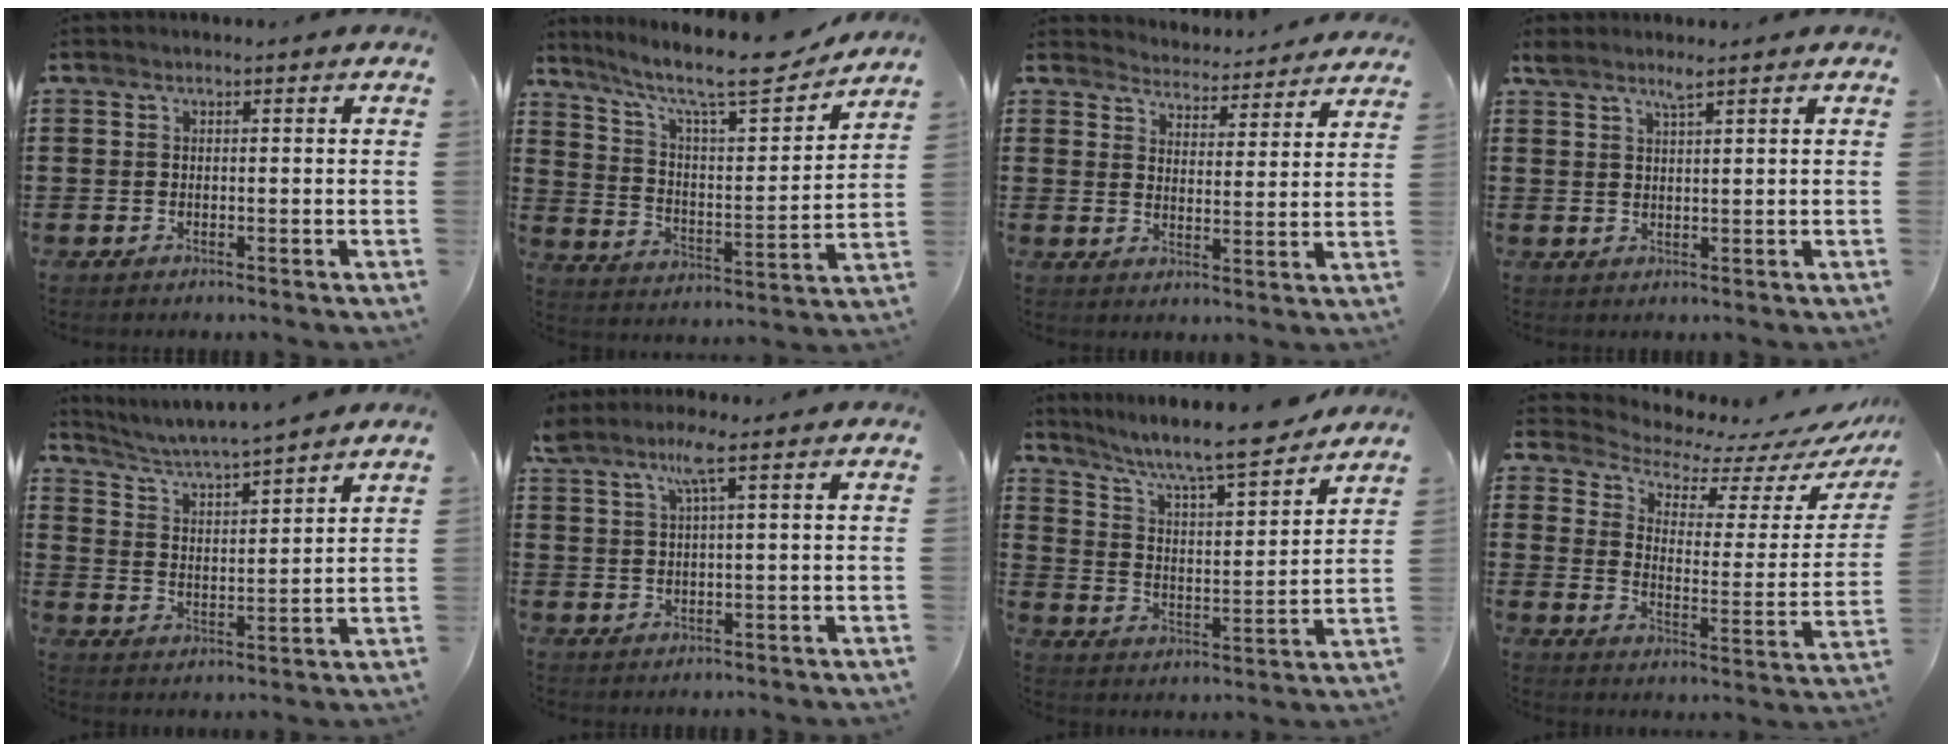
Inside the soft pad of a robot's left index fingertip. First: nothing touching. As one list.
[{"total": 10.8, "force": [8.7, 1.6, 6.1], "torque": [-0.134, -0.056, 0.141]}, {"total": 4.3, "force": [4.3, 0.0, -0.5], "torque": [-0.006, -0.038, 0.071]}, {"total": 2.0, "force": [1.7, 0.0, 1.1], "torque": [-0.025, -0.001, 0.031]}, {"total": 4.4, "force": [4.2, -0.6, 1.2], "torque": [-0.045, -0.035, 0.067]}, {"total": 3.9, "force": [2.3, -0.1, 3.1], "torque": [-0.068, 0.000, 0.038]}, {"total": 8.0, "force": [7.1, 0.3, 3.7], "torque": [-0.098, -0.045, 0.116]}, {"total": 4.8, "force": [4.3, 1.6, 1.5], "torque": [-0.042, -0.041, 0.065]}]